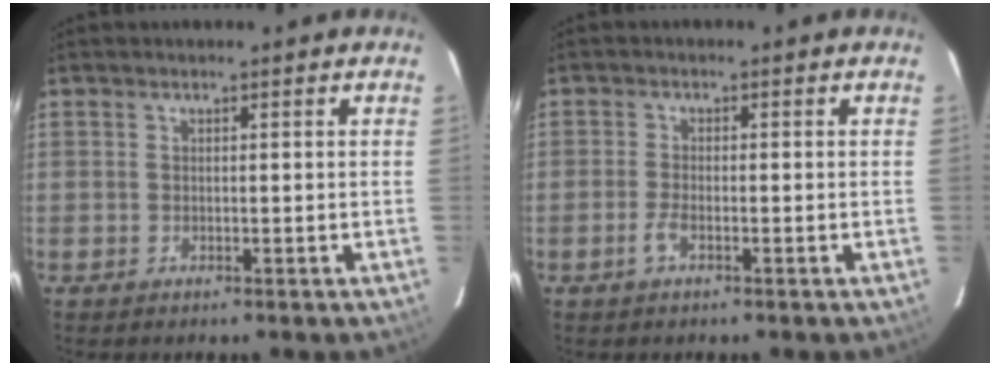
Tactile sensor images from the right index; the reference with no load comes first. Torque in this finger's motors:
{"motor_torque": [0.11, -0.03, -0.01, 0.04]}